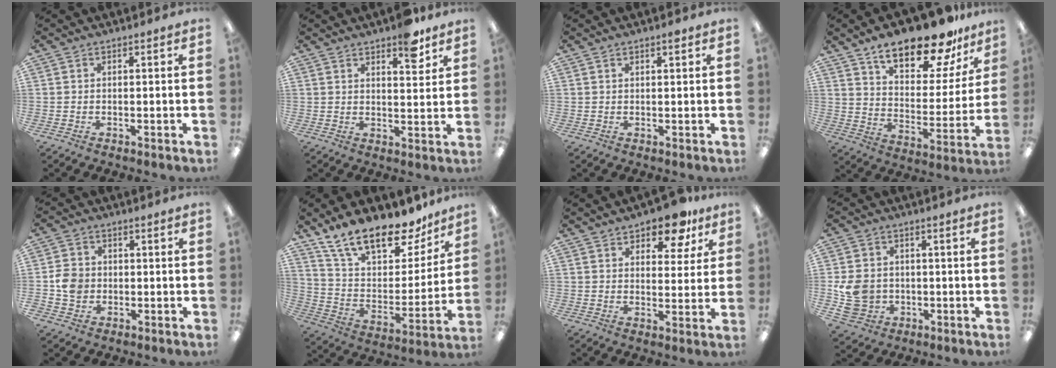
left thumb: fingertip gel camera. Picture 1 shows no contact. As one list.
[{"total": 6.9, "force": [5.0, 2.5, 3.9], "torque": [-0.033, -0.032, 0.080]}, {"total": 1.2, "force": [0.9, 0.3, 0.8], "torque": [-0.009, -0.002, 0.013]}, {"total": 20.0, "force": [15.9, 6.8, 10.0], "torque": [-0.163, -0.102, 0.272]}, {"total": 5.7, "force": [-0.9, 5.0, 2.6], "torque": [-0.047, 0.008, -0.015]}, {"total": 19.9, "force": [15.6, 7.9, 9.6], "torque": [-0.174, -0.105, 0.278]}, {"total": 9.1, "force": [6.6, 4.1, 4.7], "torque": [-0.056, -0.032, 0.113]}, {"total": 9.7, "force": [-1.3, 8.4, 4.8], "torque": [-0.107, 0.014, -0.019]}]